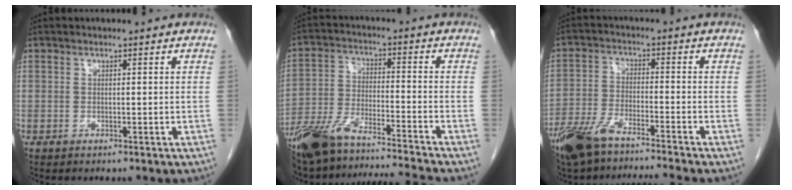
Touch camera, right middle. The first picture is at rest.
{"total": 15.4, "force": [-13.7, -0.2, 7.0], "torque": [-0.141, 0.000, -0.241]}
{"total": 10.0, "force": [-8.6, 0.2, 5.2], "torque": [-0.102, -0.013, -0.155]}